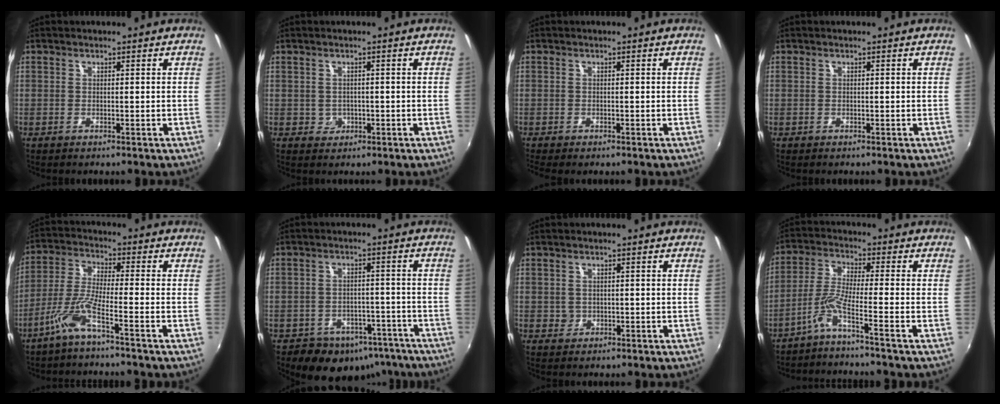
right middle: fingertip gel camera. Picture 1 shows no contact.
{"total": 2.0, "force": [-0.3, 1.9, 0.4], "torque": [-0.005, 0.000, 0.000]}
{"total": 2.1, "force": [-1.6, 0.7, 1.2], "torque": [-0.023, -0.015, -0.023]}
{"total": 0.0}
{"total": 6.7, "force": [-4.0, -0.1, 5.3], "torque": [-0.123, 0.002, -0.078]}
{"total": 13.0, "force": [-8.9, 8.6, 4.1], "torque": [-0.086, 0.023, -0.093]}
{"total": 1.5, "force": [-0.1, 1.5, 0.2], "torque": [0.001, 0.000, 0.001]}
{"total": 4.8, "force": [-3.0, -1.2, 3.6], "torque": [-0.089, 0.004, -0.061]}